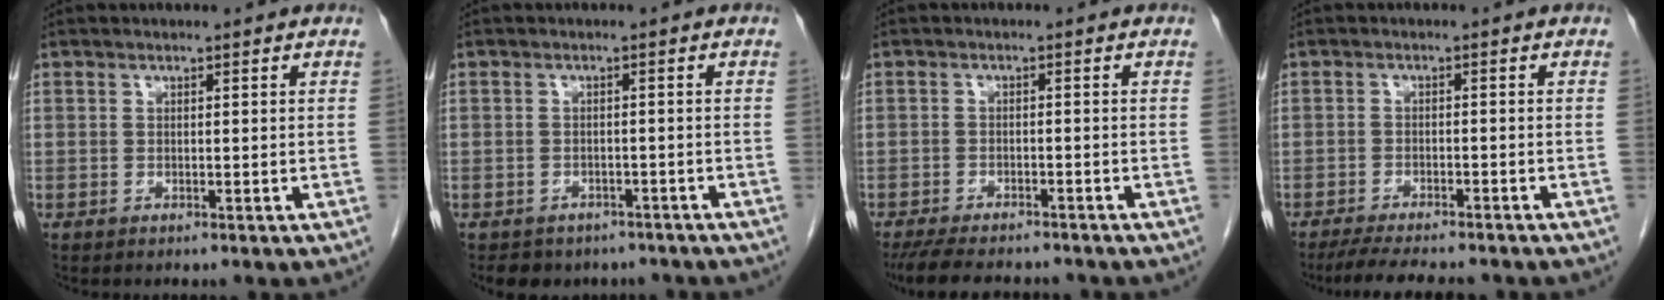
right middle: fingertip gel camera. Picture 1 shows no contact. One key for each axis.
{"total": 6.1, "fx": -4.9, "fy": 3.5, "fz": 1.1, "tx": -0.010, "ty": 0.010, "tz": -0.057}
{"total": 9.8, "fx": -8.7, "fy": 2.3, "fz": 4.0, "tx": -0.066, "ty": -0.013, "tz": -0.127}
{"total": 9.3, "fx": -8.1, "fy": 1.5, "fz": 4.3, "tx": -0.066, "ty": -0.015, "tz": -0.119}